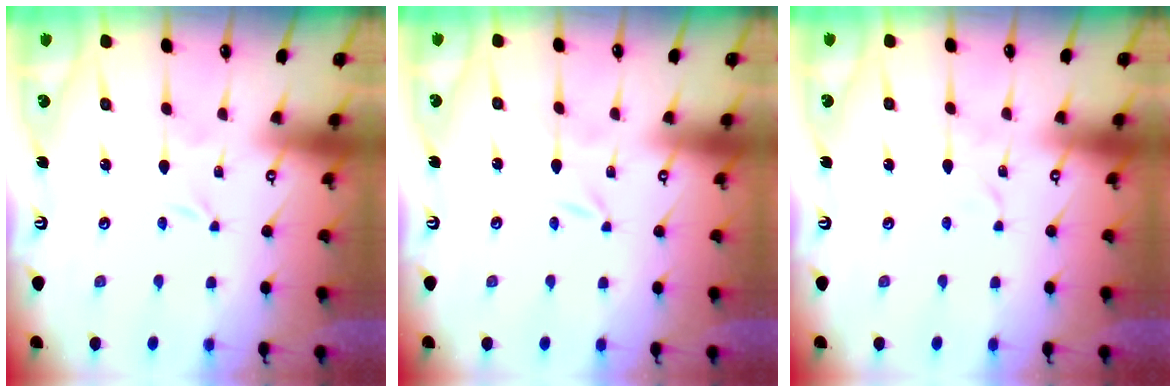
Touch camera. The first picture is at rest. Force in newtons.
{"total": 0.0}
{"total": 1.5, "press": 1.5, "slide": 0.2}